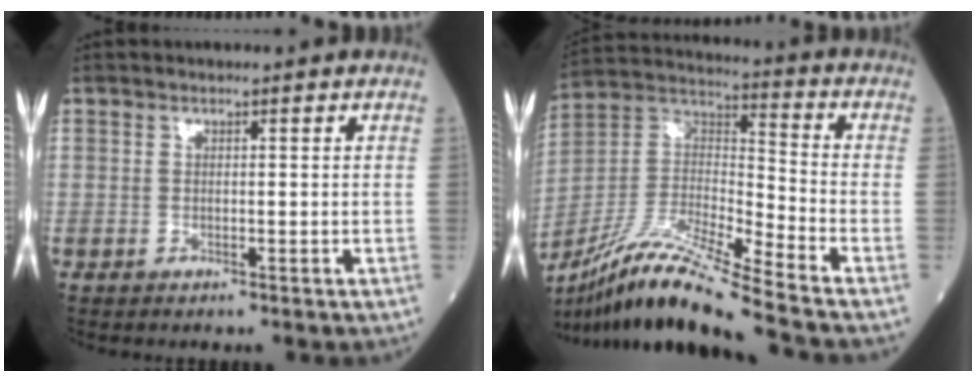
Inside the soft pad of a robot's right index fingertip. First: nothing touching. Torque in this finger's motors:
{"motor_torque": [-0.19, -0.78, 0.47, 0.15]}